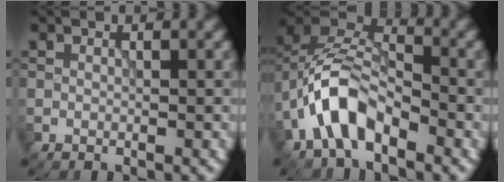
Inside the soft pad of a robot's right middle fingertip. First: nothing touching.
{"total": 7.0, "force": [-3.1, 3.8, 5.1], "torque": [-0.093, 0.014, -0.068]}